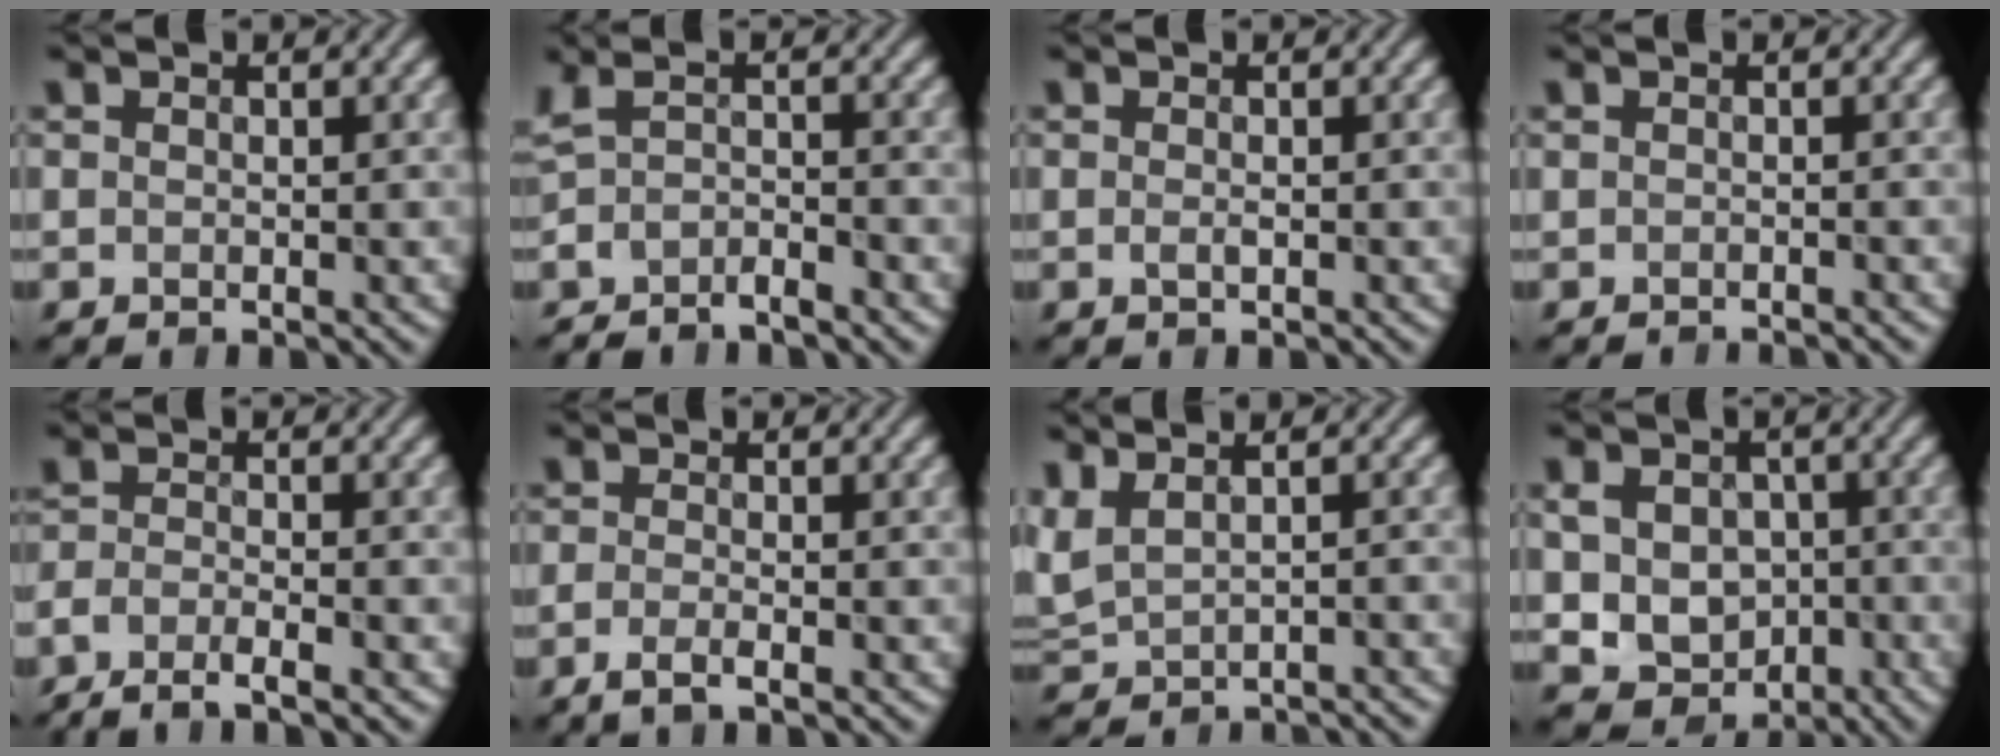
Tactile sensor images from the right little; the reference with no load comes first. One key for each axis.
{"total": 2.3, "fx": -1.8, "fy": 0.3, "fz": 1.3, "tx": -0.037, "ty": -0.012, "tz": -0.036}
{"total": 0.5, "fx": -0.2, "fy": 0.0, "fz": 0.5, "tx": -0.010, "ty": -0.002, "tz": 0.000}
{"total": 1.2, "fx": -1.1, "fy": 0.1, "fz": 0.5, "tx": 0.008, "ty": -0.011, "tz": -0.023}
{"total": 3.5, "fx": -2.4, "fy": 0.5, "fz": 2.6, "tx": -0.040, "ty": -0.003, "tz": -0.048}
{"total": 1.8, "fx": -1.1, "fy": 0.4, "fz": 1.4, "tx": -0.018, "ty": -0.009, "tz": -0.025}
{"total": 2.7, "fx": 0.3, "fy": 1.4, "fz": 2.3, "tx": -0.039, "ty": 0.006, "tz": 0.014}
{"total": 5.8, "fx": -0.7, "fy": 4.9, "fz": 3.2, "tx": -0.055, "ty": -0.012, "tz": -0.004}